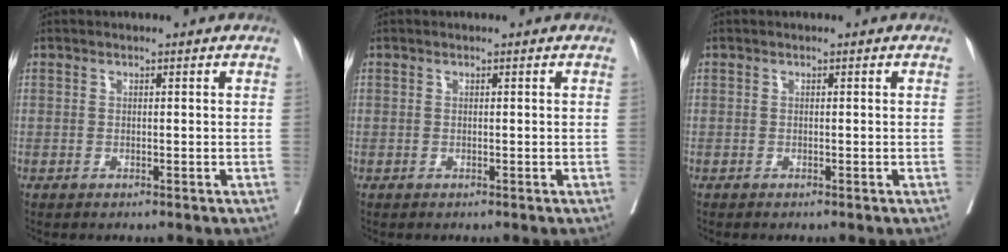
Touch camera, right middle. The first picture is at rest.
{"total": 0.0}
{"total": 0.0}